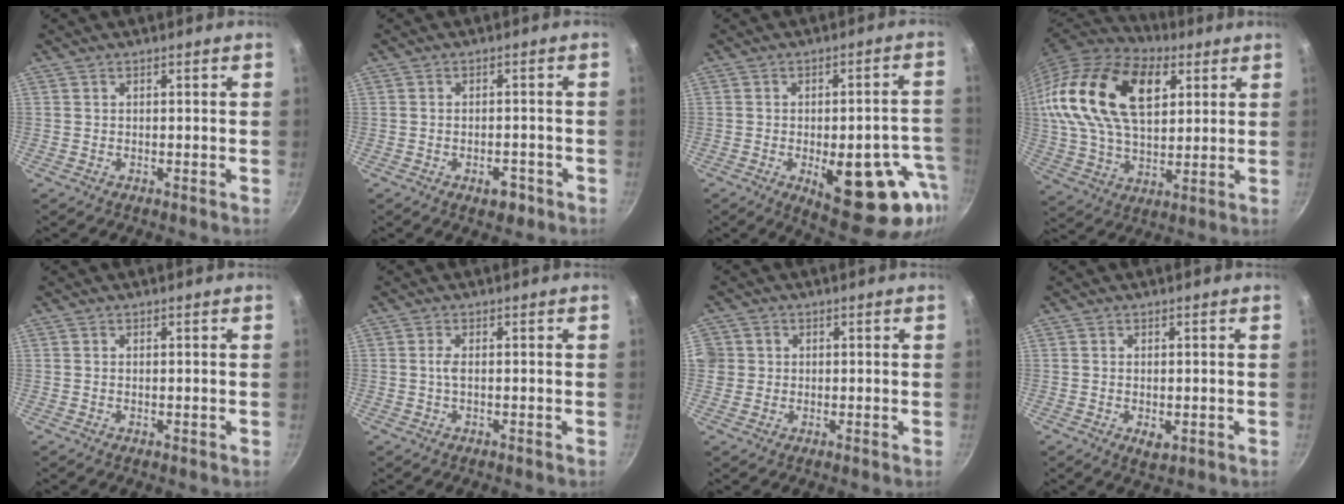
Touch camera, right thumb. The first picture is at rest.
{"total": 3.5, "force": [-1.9, 2.0, 2.1], "torque": [-0.019, 0.017, -0.020]}
{"total": 18.5, "force": [-6.3, 7.8, 15.6], "torque": [-0.147, 0.012, -0.071]}
{"total": 25.4, "force": [9.0, 14.7, 18.6], "torque": [-0.323, -0.008, 0.152]}
{"total": 0.0}
{"total": 1.6, "force": [0.0, 0.5, 1.5], "torque": [-0.035, 0.002, -0.002]}
{"total": 4.0, "force": [0.3, 3.8, 1.0], "torque": [-0.002, 0.009, 0.001]}
{"total": 2.6, "force": [-0.5, 1.6, 2.0], "torque": [-0.033, -0.009, -0.004]}